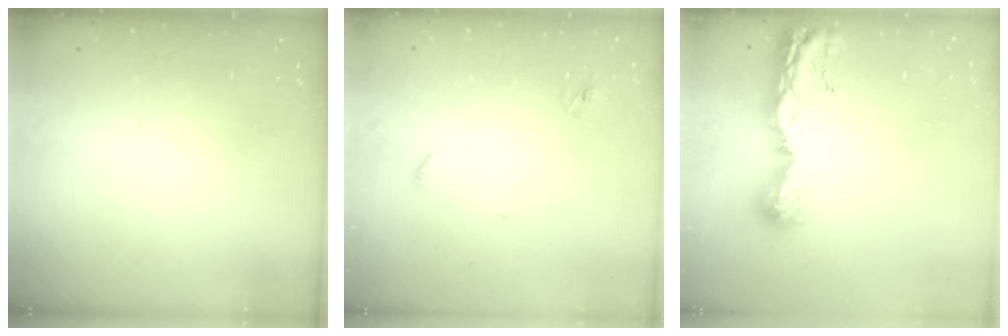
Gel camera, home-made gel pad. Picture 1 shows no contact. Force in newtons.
{"total": 2.8, "press": 2.8, "slide": 0.2}
{"total": 10.1, "press": 10.0, "slide": 0.8}